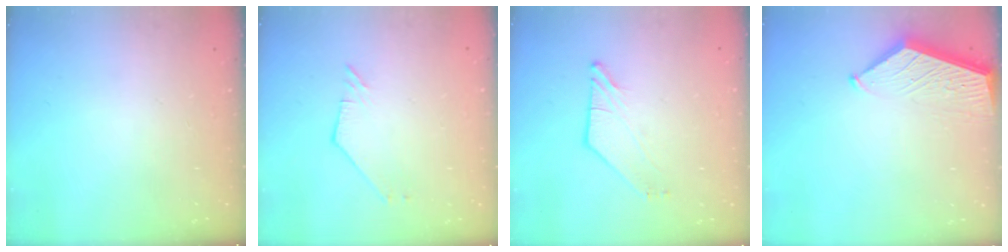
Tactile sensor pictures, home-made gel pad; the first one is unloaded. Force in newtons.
{"total": 2.2, "press": 2.2, "slide": 0.4}
{"total": 3.4, "press": 3.4, "slide": 0.3}
{"total": 5.5, "press": 5.5, "slide": 0.6}